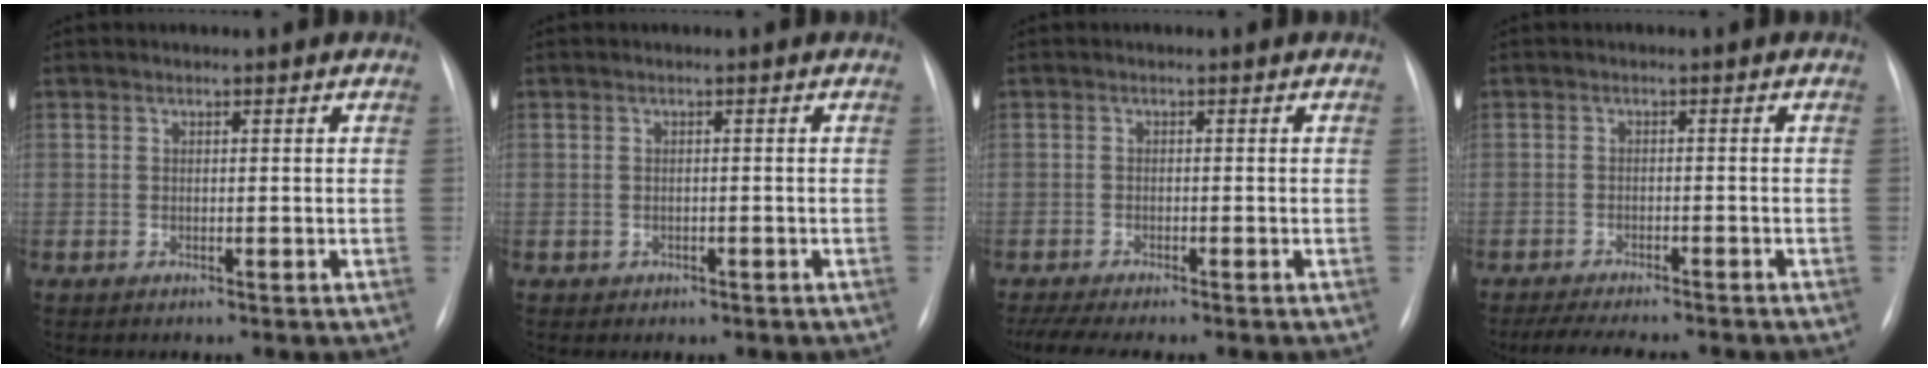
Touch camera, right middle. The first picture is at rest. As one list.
[{"total": 1.1, "force": [-0.4, 0.9, 0.2], "torque": [-0.005, 0.004, 0.001]}, {"total": 6.2, "force": [-5.1, 0.6, 3.5], "torque": [-0.056, -0.005, -0.080]}, {"total": 10.4, "force": [-9.2, 1.8, 4.5], "torque": [-0.066, -0.008, -0.126]}]